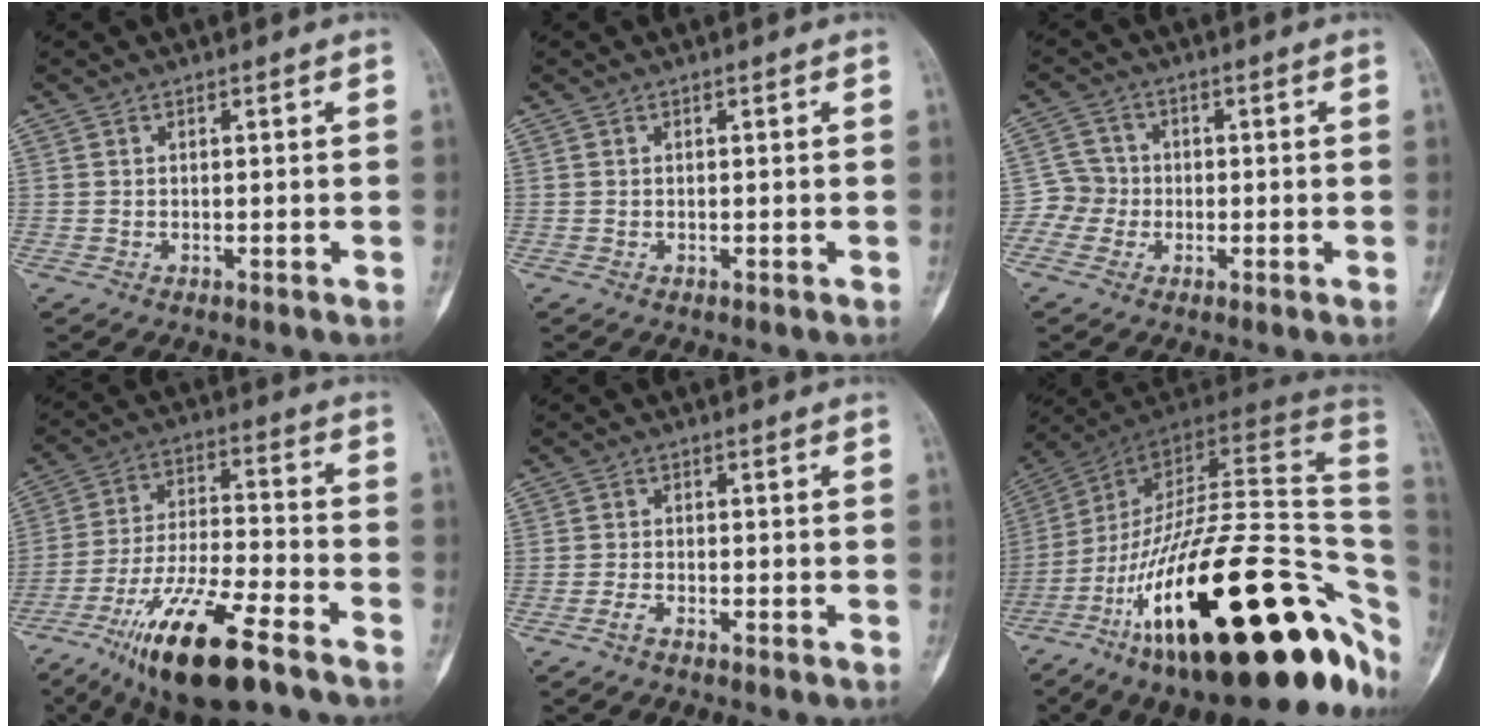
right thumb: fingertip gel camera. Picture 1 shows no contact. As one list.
[{"total": 0.0}, {"total": 4.2, "force": [-1.2, 4.0, 0.2], "torque": [0.023, 0.013, -0.033]}, {"total": 19.2, "force": [-12.0, 4.9, 14.2], "torque": [-0.282, 0.048, -0.214]}, {"total": 1.7, "force": [-1.3, 0.4, 0.9], "torque": [-0.027, 0.008, -0.027]}, {"total": 39.2, "force": [-12.9, 14.3, 34.2], "torque": [-0.444, 0.070, -0.204]}]